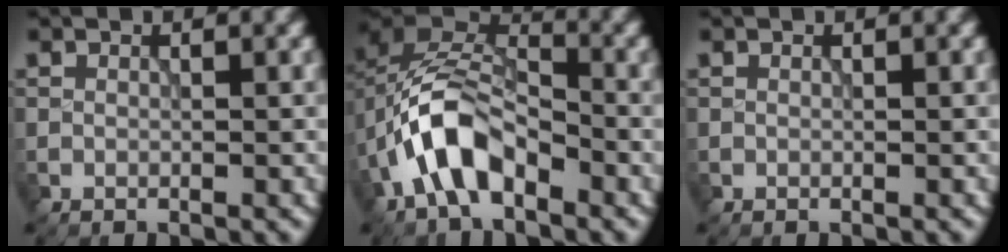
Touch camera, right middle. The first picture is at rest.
{"total": 7.8, "force": [-3.1, 4.4, 5.6], "torque": [-0.101, 0.015, -0.070]}
{"total": 0.0}